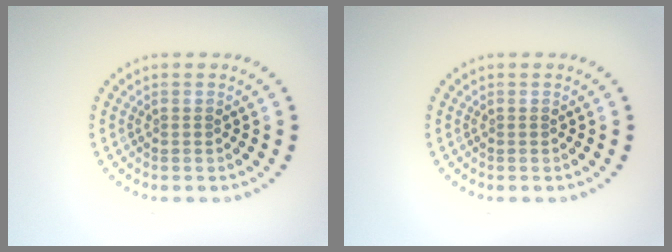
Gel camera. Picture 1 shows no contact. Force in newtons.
{"total": 0.0}